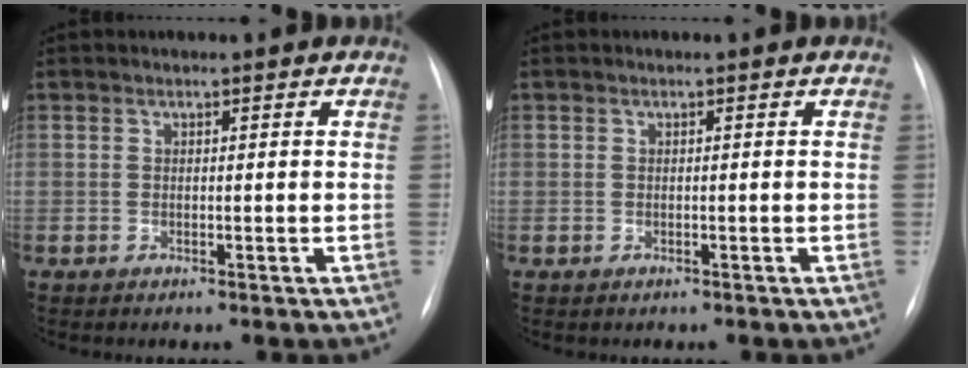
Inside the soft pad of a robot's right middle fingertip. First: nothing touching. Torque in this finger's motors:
{"motor_torque": [-1.73, 0.39, -0.41, -0.09]}